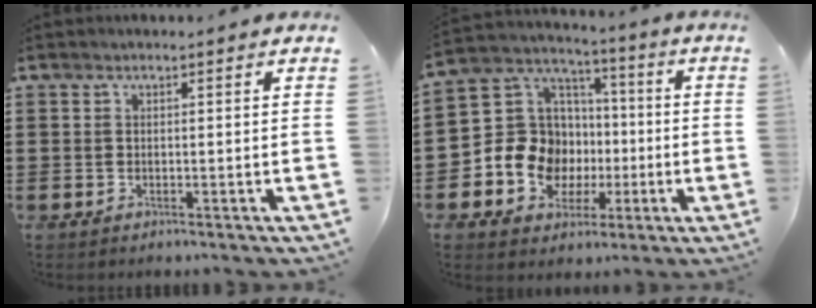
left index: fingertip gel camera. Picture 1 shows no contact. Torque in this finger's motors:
{"motor_torque": [1.37, 0.77, 0.75, 0.11]}